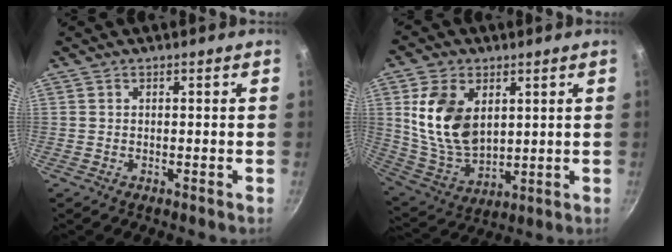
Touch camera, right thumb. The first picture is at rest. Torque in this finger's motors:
{"motor_torque": [-0.55, 0.96, 1.32, -0.33, 0.21]}